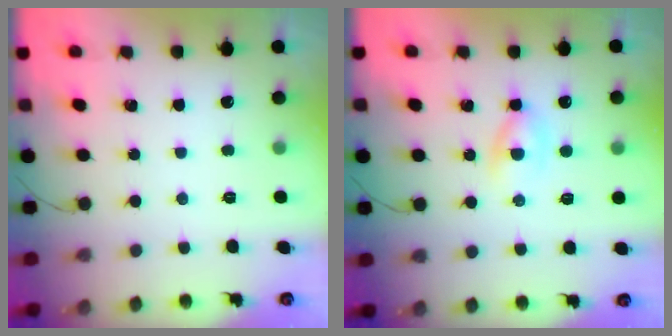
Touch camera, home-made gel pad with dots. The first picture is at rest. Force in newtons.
{"total": 2.6, "press": 2.4, "slide": 1.0}